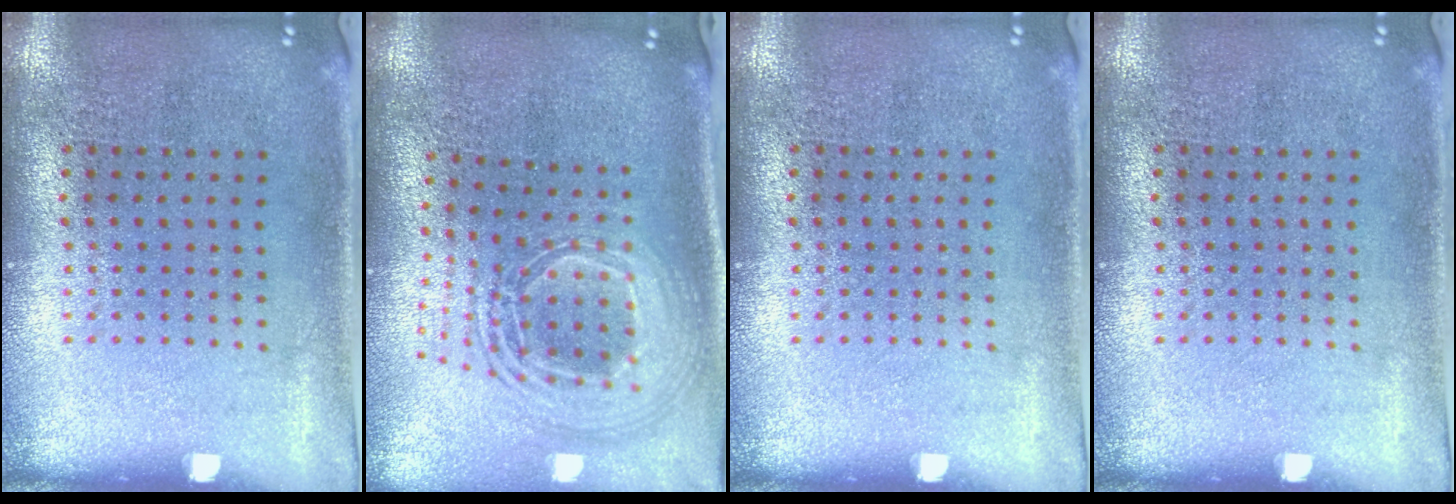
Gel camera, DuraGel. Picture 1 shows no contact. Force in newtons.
{"total": 2.6, "press": 1.9, "slide": 1.8}
{"total": 0.0}
{"total": 0.0}